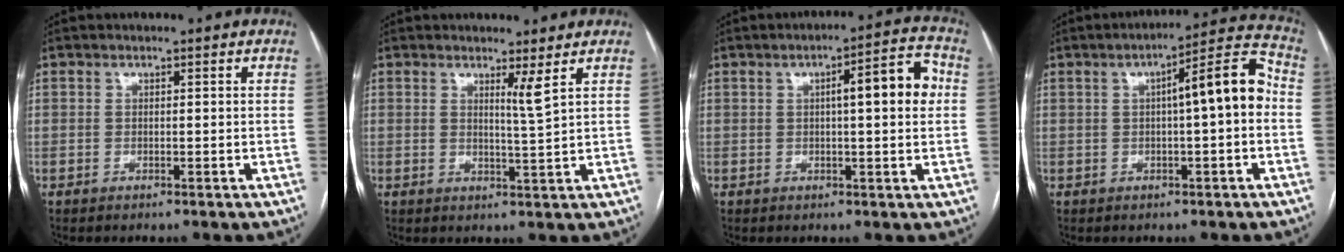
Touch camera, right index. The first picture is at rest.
{"total": 2.6, "force": [1.5, -0.8, 1.9], "torque": [-0.031, -0.018, 0.029]}
{"total": 9.8, "force": [1.9, 3.3, 9.0], "torque": [-0.108, 0.034, 0.021]}
{"total": 9.5, "force": [0.3, 1.3, 9.4], "torque": [-0.133, 0.033, 0.003]}